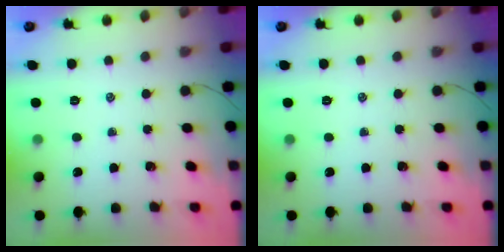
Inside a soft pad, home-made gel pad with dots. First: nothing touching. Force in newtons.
{"total": 0.0}